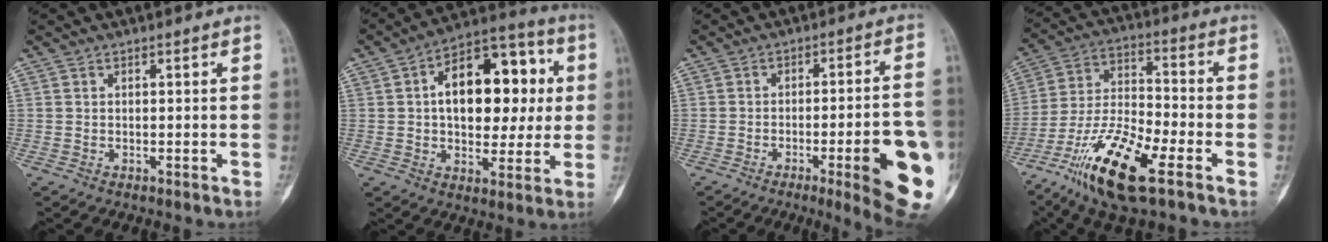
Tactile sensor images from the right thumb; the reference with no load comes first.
{"total": 20.0, "force": [2.9, 11.8, 15.8], "torque": [-0.190, 0.025, 0.040]}
{"total": 16.8, "force": [-5.4, 2.9, 15.7], "torque": [-0.162, 0.013, -0.060]}
{"total": 16.6, "force": [-9.4, 4.3, 13.0], "torque": [-0.264, 0.039, -0.176]}